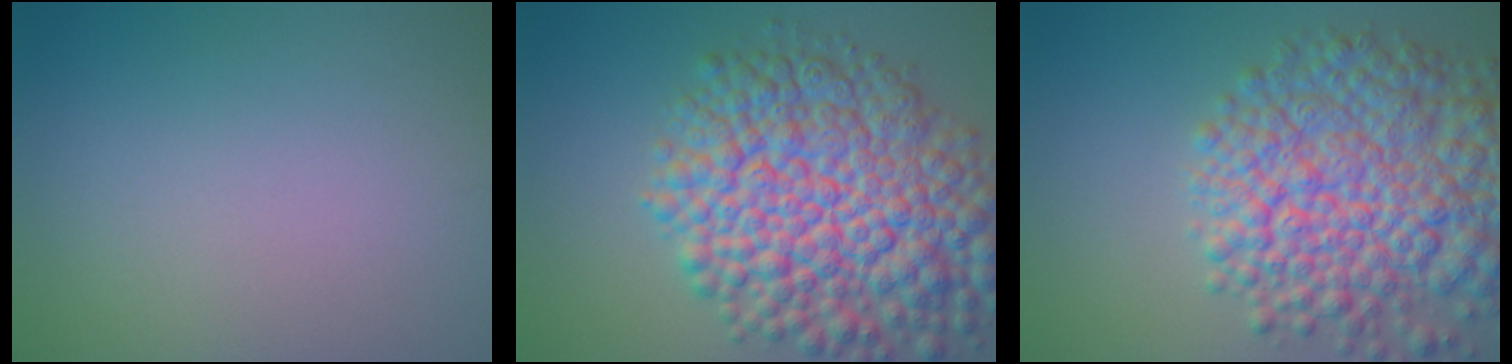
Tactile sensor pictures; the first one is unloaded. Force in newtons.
{"total": 12.8, "press": 12.8, "slide": 0.4}
{"total": 10.9, "press": 10.9, "slide": 0.5}